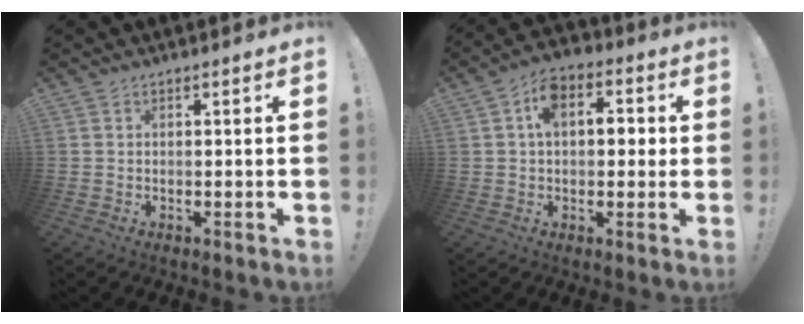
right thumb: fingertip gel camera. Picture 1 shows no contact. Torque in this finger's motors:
{"motor_torque": [0.36, 0.31, 0.90, -0.13, 0.10]}